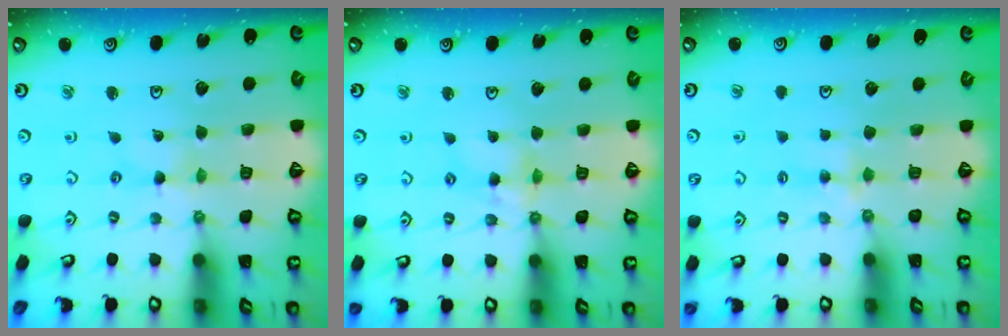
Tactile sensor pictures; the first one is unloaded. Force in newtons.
{"total": 6.5, "press": 6.5, "slide": 0.5}
{"total": 3.7, "press": 3.7, "slide": 0.5}